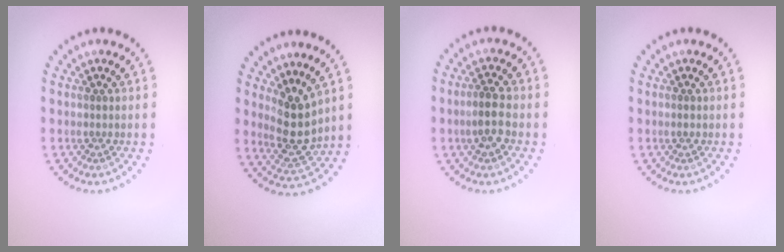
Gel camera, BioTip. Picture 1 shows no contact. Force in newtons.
{"total": 4.0, "press": 3.5, "slide": 1.9}
{"total": 2.7, "press": 2.7, "slide": 0.4}
{"total": 0.7, "press": 0.7, "slide": 0.1}